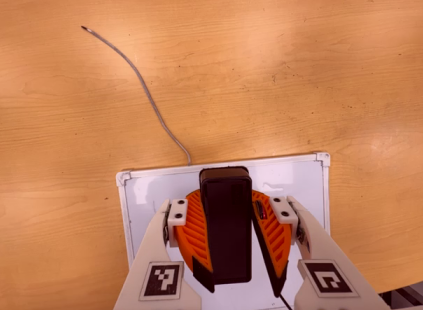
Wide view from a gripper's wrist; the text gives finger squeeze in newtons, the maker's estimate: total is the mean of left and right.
{"total": 9.9, "left": 10.2, "right": 9.7}